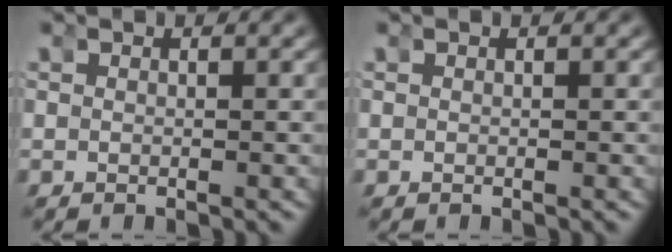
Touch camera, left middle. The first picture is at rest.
{"total": 0.0}